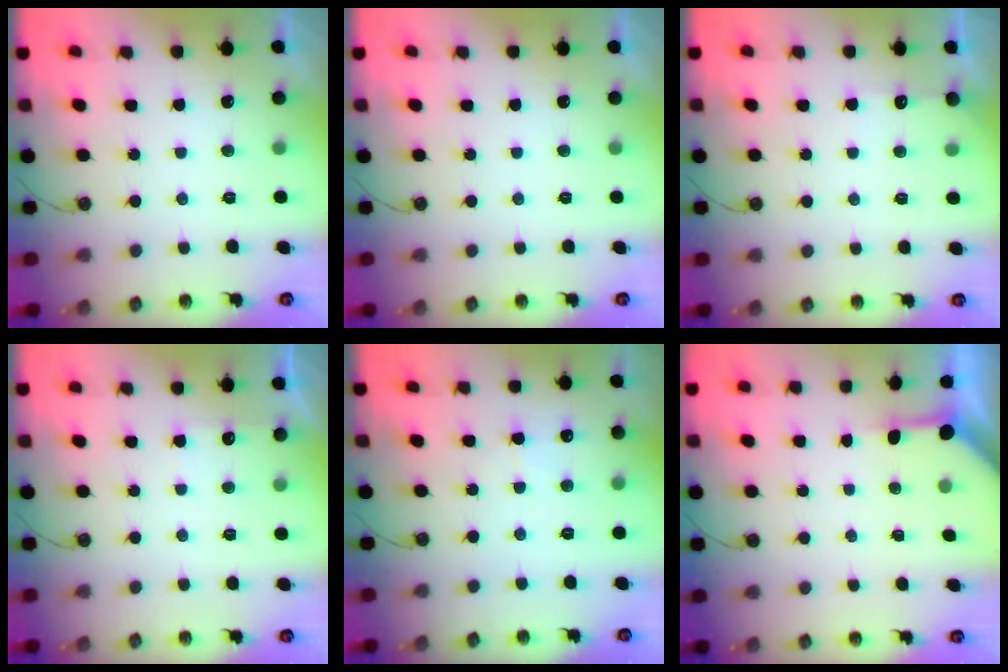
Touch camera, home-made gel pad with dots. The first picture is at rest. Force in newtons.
{"total": 0.0}
{"total": 4.8, "press": 4.8, "slide": 0.5}
{"total": 4.3, "press": 4.2, "slide": 0.5}
{"total": 3.8, "press": 3.7, "slide": 0.7}
{"total": 3.3, "press": 3.2, "slide": 0.5}